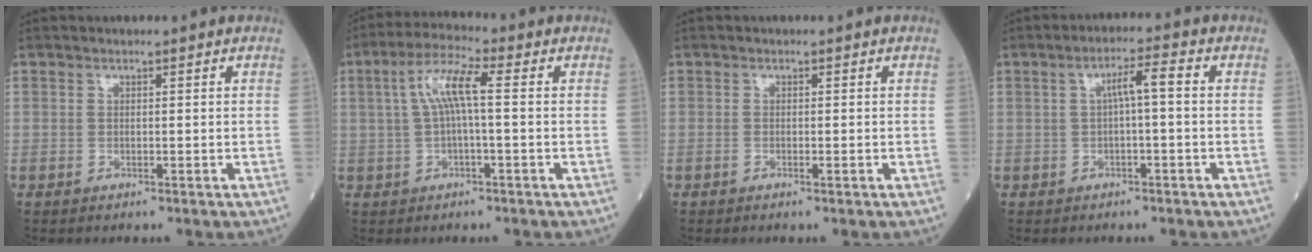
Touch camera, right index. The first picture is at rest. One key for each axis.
{"total": 6.6, "fx": 0.9, "fy": 0.9, "fz": 6.5, "tx": -0.135, "ty": 0.021, "tz": 0.016}
{"total": 0.7, "fx": -0.3, "fy": 0.1, "fz": 0.6, "tx": -0.012, "ty": -0.001, "tz": -0.004}
{"total": 3.9, "fx": 0.3, "fy": 0.4, "fz": 3.9, "tx": -0.063, "ty": 0.015, "tz": 0.005}